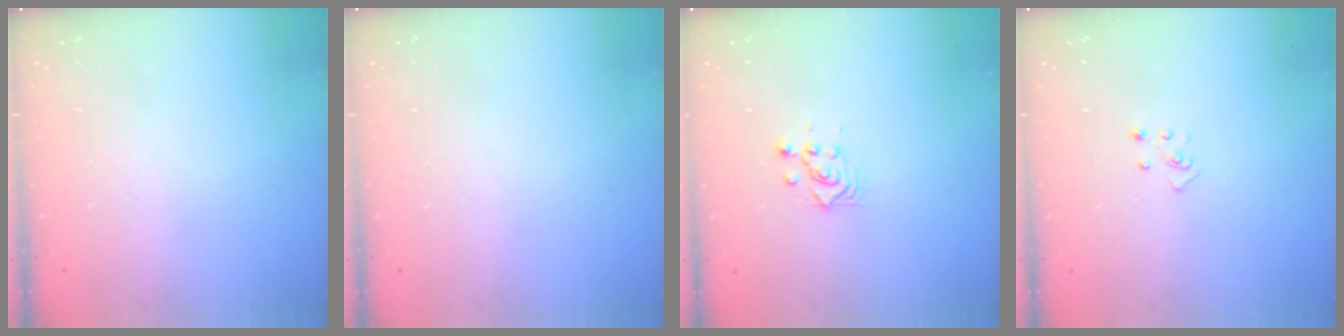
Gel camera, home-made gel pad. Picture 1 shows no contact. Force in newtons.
{"total": 0.0}
{"total": 3.0, "press": 3.0, "slide": 0.1}
{"total": 2.5, "press": 2.4, "slide": 0.3}